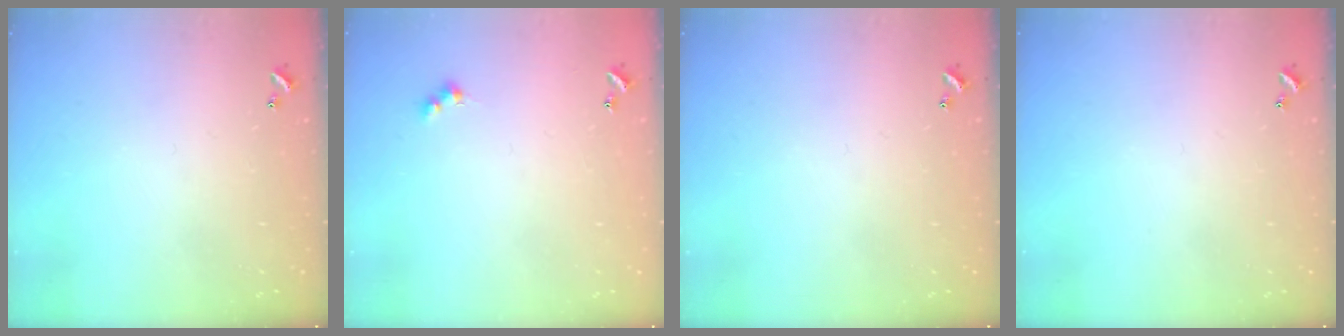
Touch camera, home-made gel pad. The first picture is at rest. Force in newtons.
{"total": 3.0, "press": 2.9, "slide": 0.5}
{"total": 0.0}
{"total": 0.0}